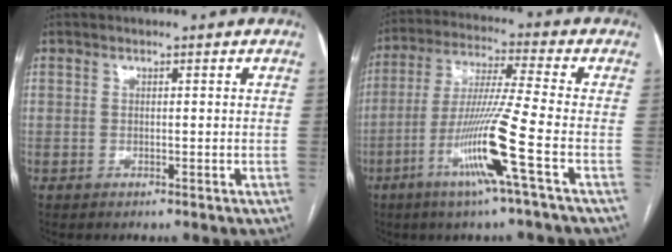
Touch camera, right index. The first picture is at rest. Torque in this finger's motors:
{"motor_torque": [1.68, -0.45, 0.44, 0.14]}